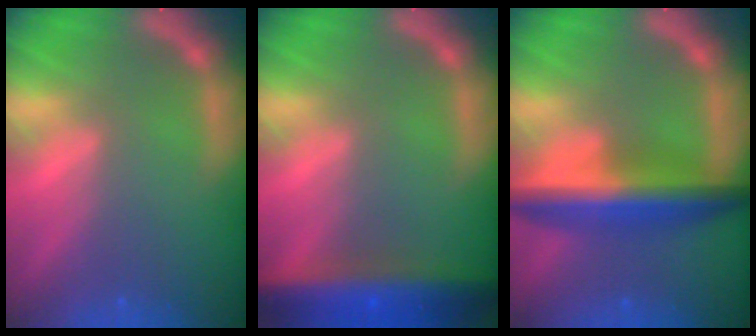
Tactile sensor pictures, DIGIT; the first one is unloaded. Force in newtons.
{"total": 9.0}
{"total": 7.5}